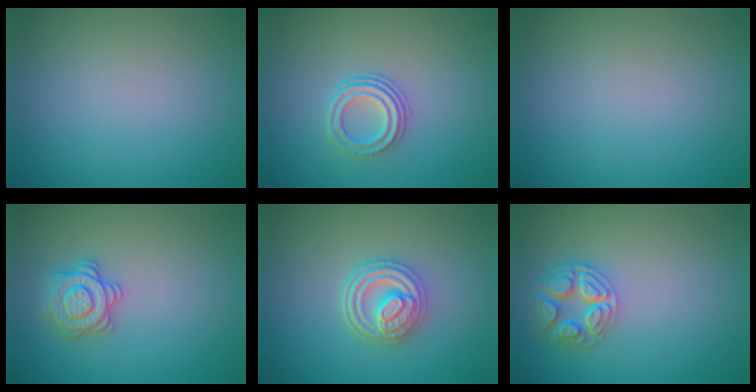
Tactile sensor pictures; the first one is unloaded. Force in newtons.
{"total": 2.9, "press": 2.1, "slide": 2.0}
{"total": 0.0}
{"total": 2.9, "press": 2.9, "slide": 0.1}
{"total": 4.6, "press": 3.7, "slide": 2.7}
{"total": 4.3, "press": 3.4, "slide": 2.5}